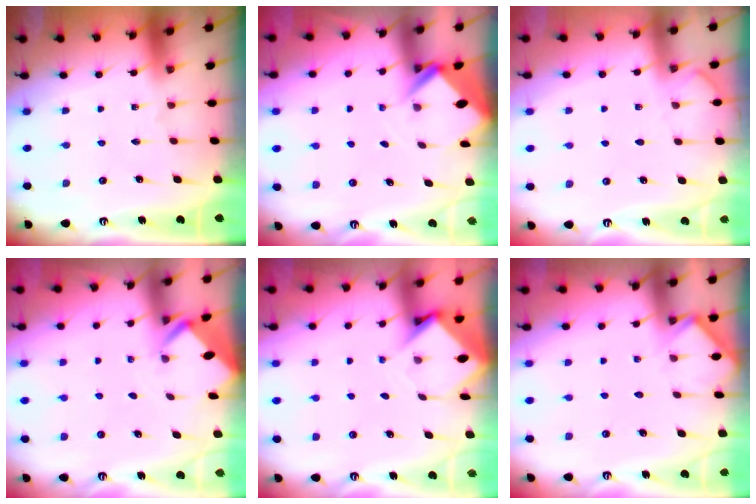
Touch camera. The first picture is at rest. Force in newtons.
{"total": 2.7, "press": 2.7, "slide": 0.1}
{"total": 2.4, "press": 2.4, "slide": 0.4}
{"total": 2.0, "press": 2.0, "slide": 0.2}
{"total": 4.0, "press": 3.9, "slide": 0.3}
{"total": 5.4, "press": 5.4, "slide": 0.3}